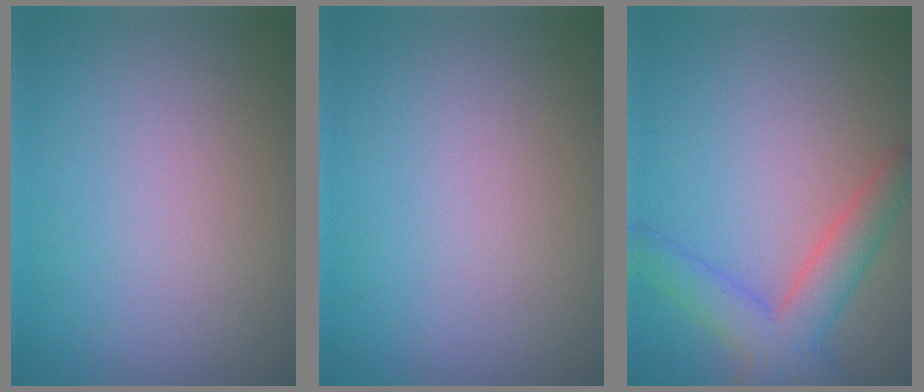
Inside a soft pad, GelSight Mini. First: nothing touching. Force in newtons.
{"total": 0.0}
{"total": 4.7, "press": 4.7, "slide": 0.1}